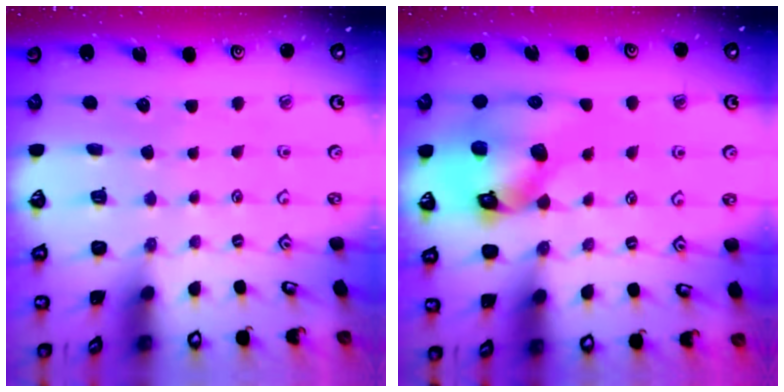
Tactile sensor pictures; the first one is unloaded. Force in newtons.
{"total": 15.5, "press": 15.3, "slide": 2.2}